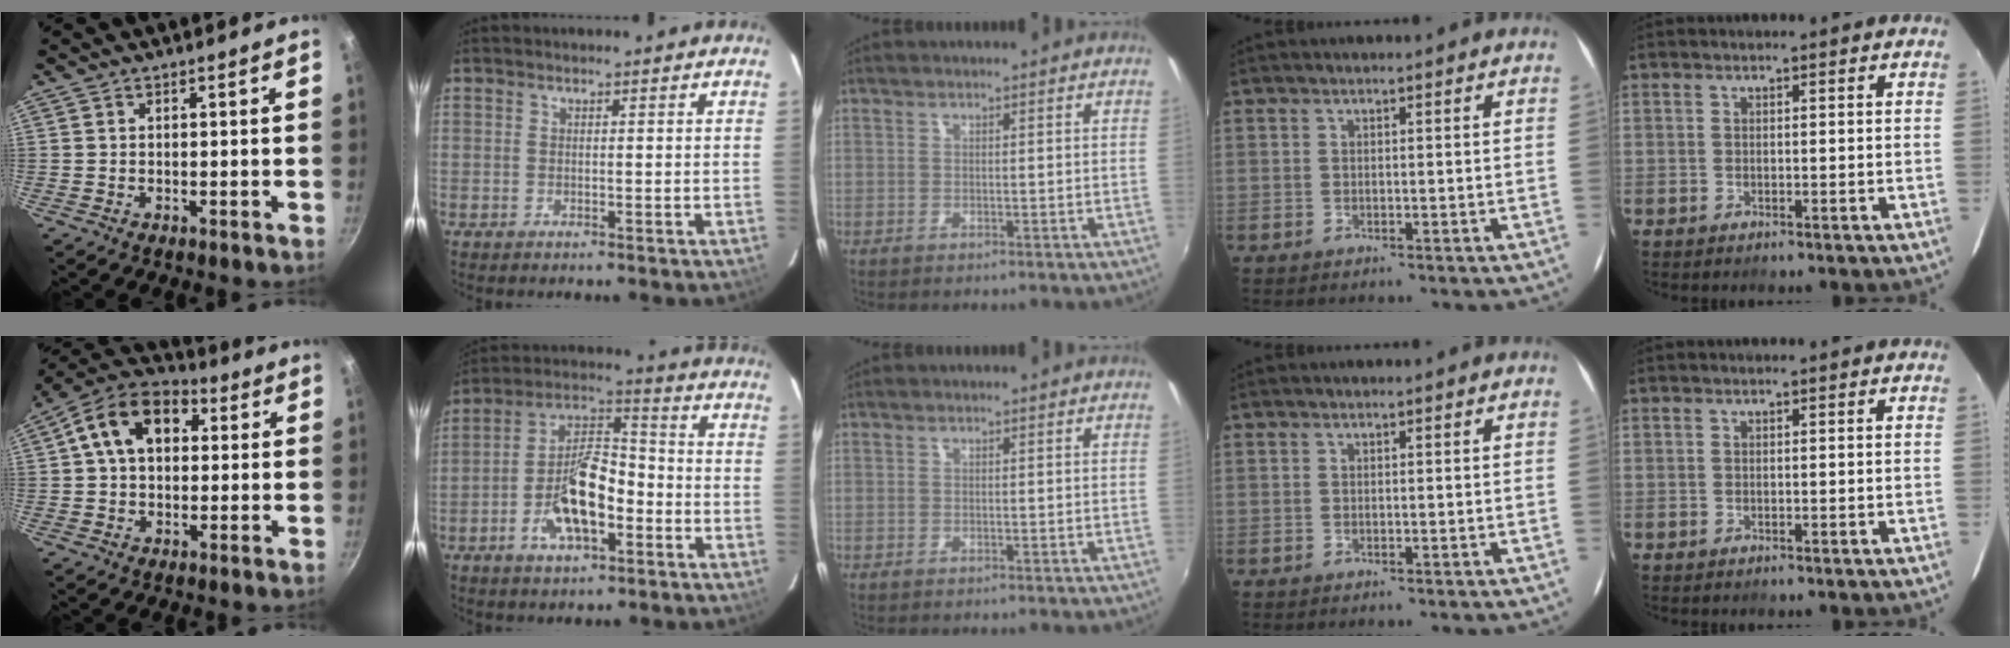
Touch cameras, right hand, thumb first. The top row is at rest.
{"thumb": {"total": 13.6, "force": [2.9, 9.4, 9.4], "torque": [-0.125, 0.027, 0.028]}, "index": {"total": 12.3, "force": [-5.0, 5.2, 10.0], "torque": [-0.197, 0.015, -0.086]}}